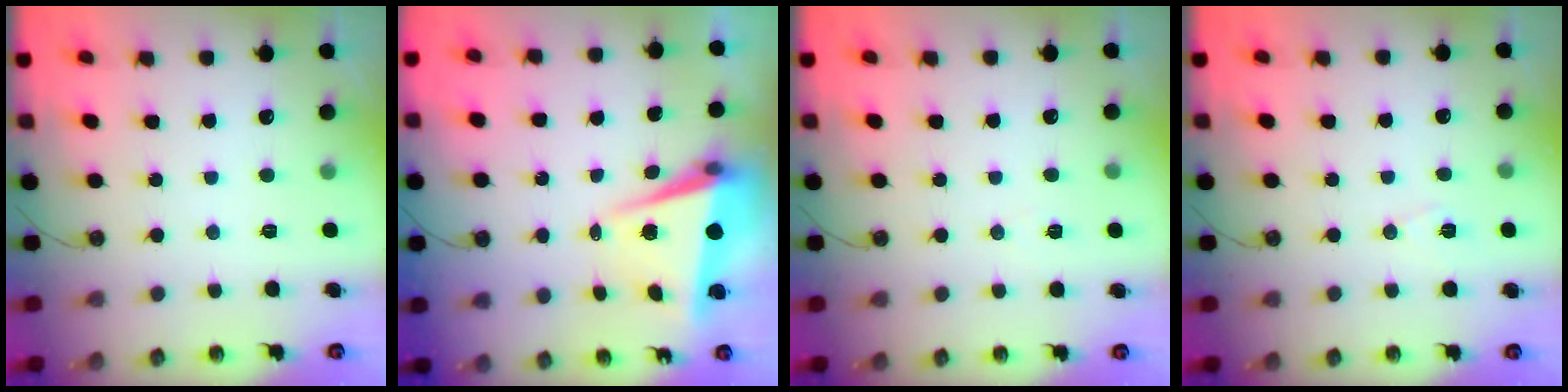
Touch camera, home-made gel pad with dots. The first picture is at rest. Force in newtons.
{"total": 5.7, "press": 5.3, "slide": 2.0}
{"total": 6.0, "press": 4.0, "slide": 4.4}
{"total": 6.8, "press": 5.1, "slide": 4.5}